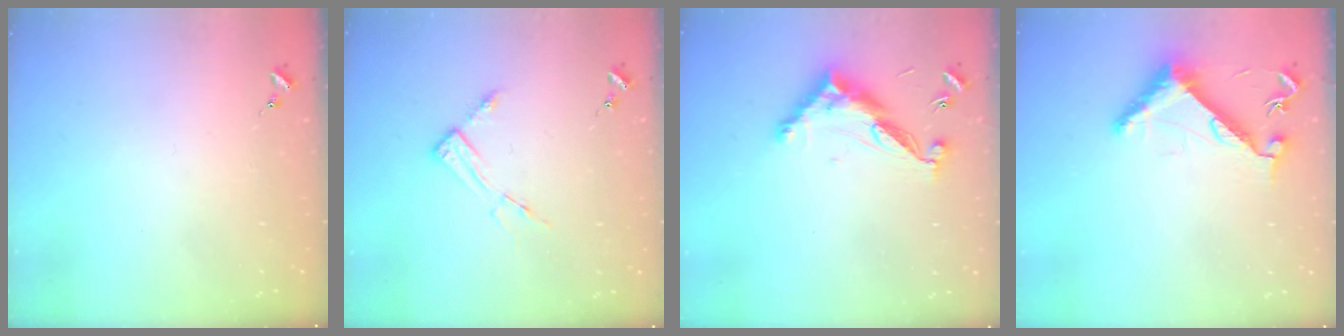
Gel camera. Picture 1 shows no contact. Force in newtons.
{"total": 6.2, "press": 6.2, "slide": 0.4}
{"total": 12.4, "press": 12.4, "slide": 0.2}
{"total": 8.6, "press": 8.6, "slide": 0.7}